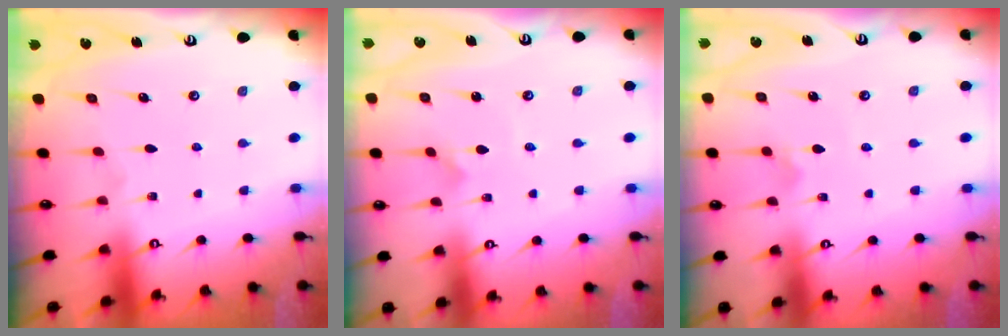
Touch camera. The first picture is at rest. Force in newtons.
{"total": 1.6, "press": 1.6, "slide": 0.1}
{"total": 2.5, "press": 2.5, "slide": 0.1}